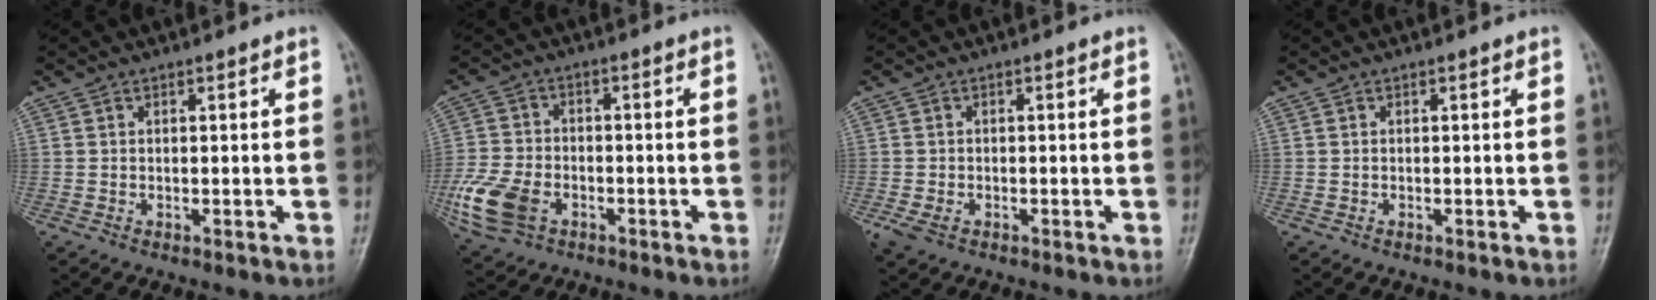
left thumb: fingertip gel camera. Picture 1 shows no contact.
{"total": 11.1, "force": [-4.2, 7.6, 7.0], "torque": [-0.150, 0.004, -0.079]}
{"total": 2.8, "force": [-1.3, 1.8, 1.8], "torque": [-0.045, -0.003, -0.020]}
{"total": 0.0}